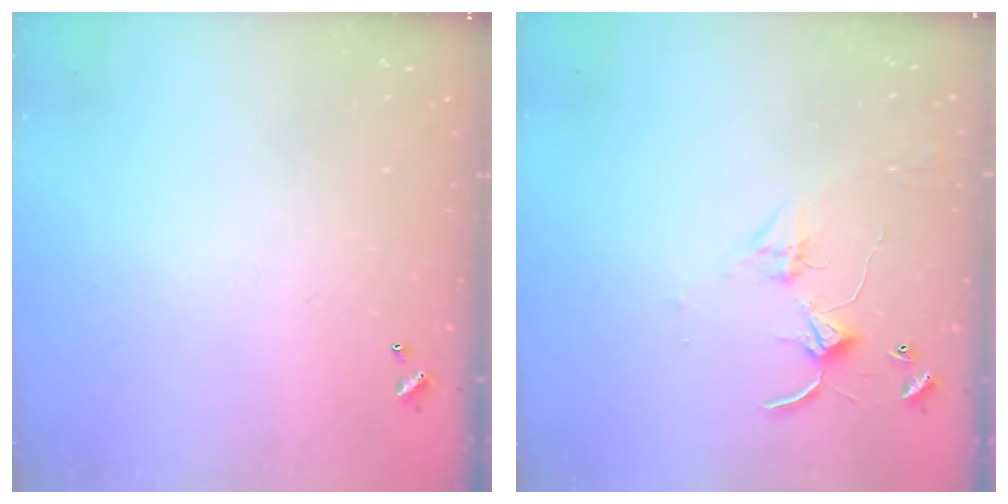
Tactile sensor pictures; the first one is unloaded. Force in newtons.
{"total": 2.8, "press": 2.8, "slide": 0.4}